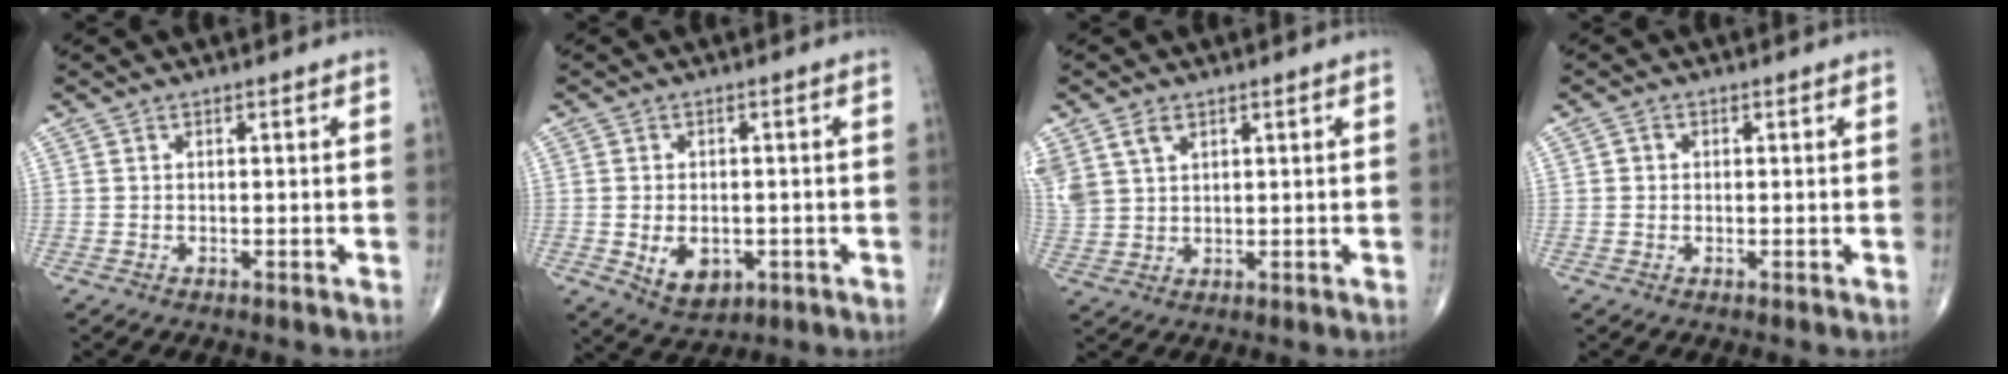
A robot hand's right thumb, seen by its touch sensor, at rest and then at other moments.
{"total": 6.9, "force": [-1.6, 4.7, 4.8], "torque": [-0.056, -0.001, -0.012]}
{"total": 8.4, "force": [4.1, 5.8, 4.5], "torque": [-0.106, 0.000, 0.093]}
{"total": 1.3, "force": [0.1, 1.2, 0.5], "torque": [-0.004, 0.003, 0.000]}